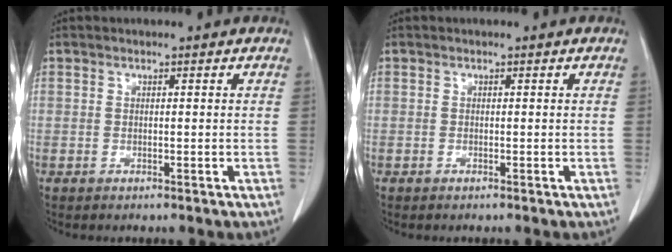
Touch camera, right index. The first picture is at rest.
{"total": 0.0}